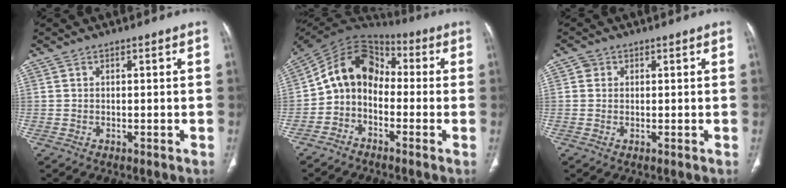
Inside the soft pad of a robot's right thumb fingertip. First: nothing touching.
{"total": 11.6, "force": [-1.9, 9.0, 7.1], "torque": [-0.106, 0.067, -0.054]}
{"total": 1.2, "force": [0.3, 1.2, 0.3], "torque": [0.004, 0.001, 0.001]}